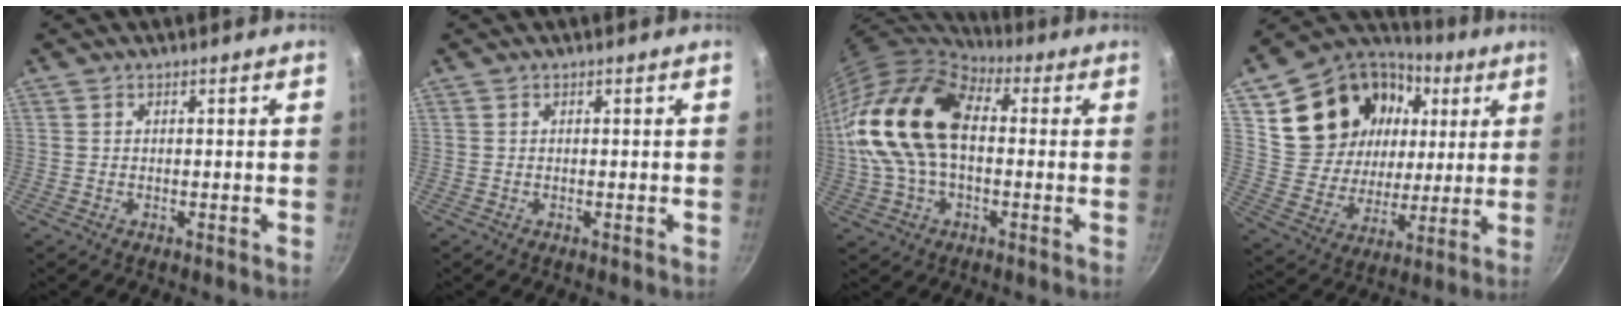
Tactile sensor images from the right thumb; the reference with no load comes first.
{"total": 0.0}
{"total": 20.5, "force": [1.0, 12.7, 16.0], "torque": [-0.301, 0.032, 0.007]}
{"total": 23.2, "force": [8.1, 17.9, 12.4], "torque": [-0.216, -0.004, 0.149]}